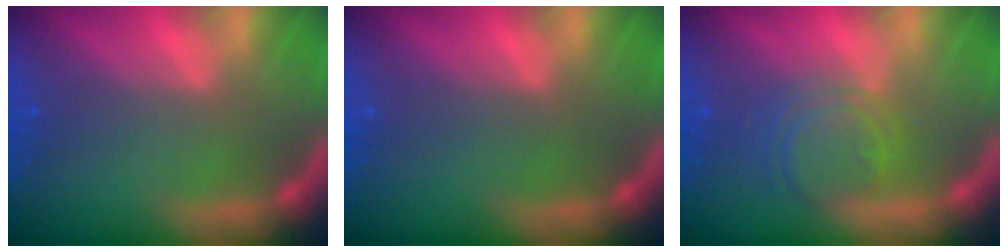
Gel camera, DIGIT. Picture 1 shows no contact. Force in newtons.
{"total": 0.0}
{"total": 5.0}